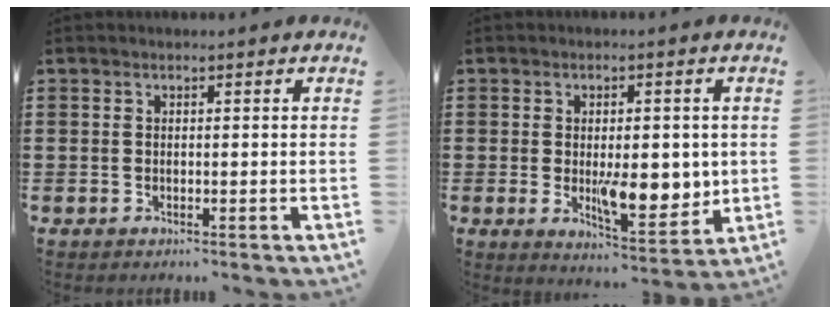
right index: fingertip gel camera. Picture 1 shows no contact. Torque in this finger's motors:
{"motor_torque": [2.14, 0.00, 0.46, 0.16]}